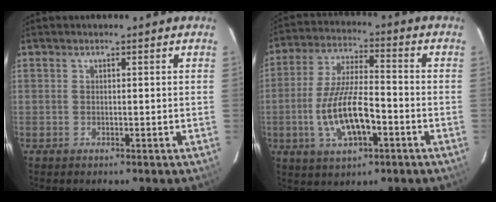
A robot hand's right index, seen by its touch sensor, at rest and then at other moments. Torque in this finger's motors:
{"motor_torque": [1.18, -0.95, 0.62, 0.21]}